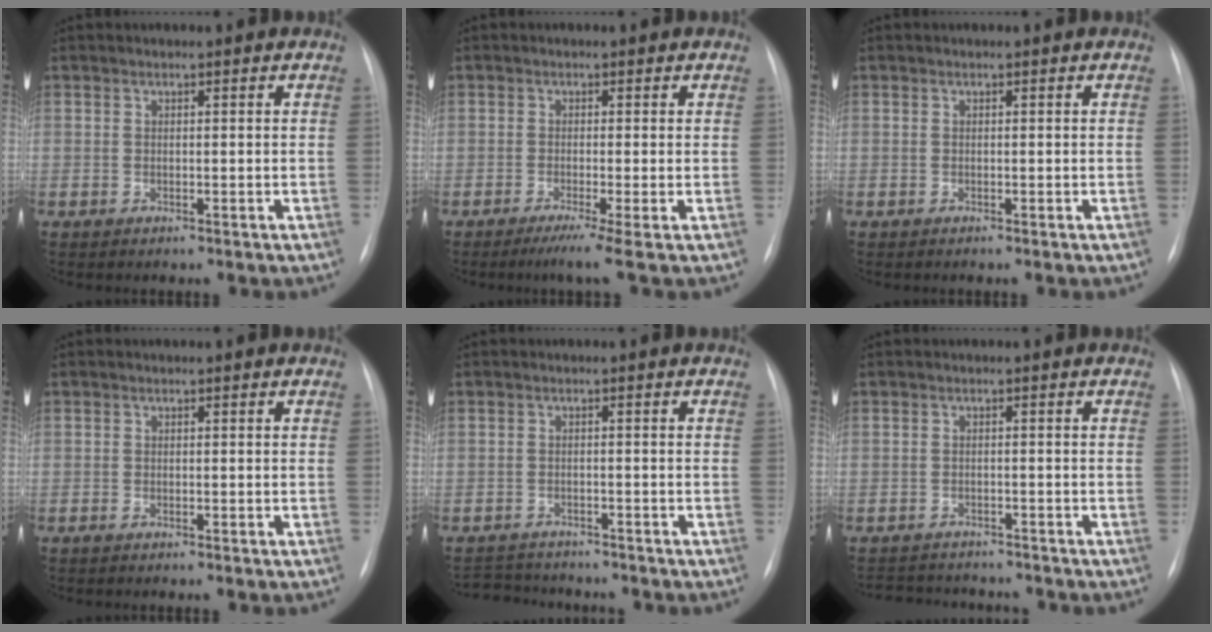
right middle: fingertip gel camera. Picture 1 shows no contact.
{"total": 4.0, "force": [-2.4, -0.7, 3.2], "torque": [-0.050, -0.014, -0.045]}
{"total": 0.0}
{"total": 0.5, "force": [-0.4, 0.0, 0.4], "torque": [-0.010, -0.002, -0.008]}
{"total": 6.1, "force": [-5.9, 1.4, 0.9], "torque": [-0.016, -0.001, -0.088]}
{"total": 7.7, "force": [-7.4, 1.8, 1.5], "torque": [-0.024, 0.006, -0.099]}